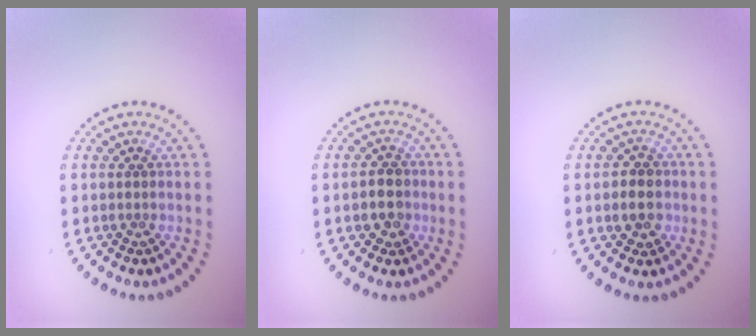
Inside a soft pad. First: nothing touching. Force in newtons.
{"total": 2.5, "press": 2.4, "slide": 0.6}
{"total": 2.3, "press": 2.2, "slide": 0.6}